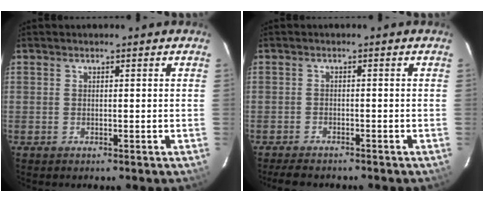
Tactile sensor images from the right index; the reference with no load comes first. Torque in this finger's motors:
{"motor_torque": [0.25, -0.18, 0.15, 0.06]}